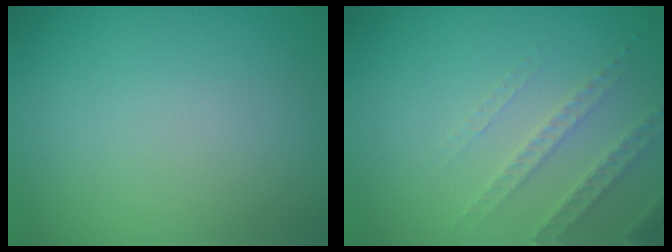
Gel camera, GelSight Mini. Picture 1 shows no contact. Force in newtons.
{"total": 2.5, "press": 2.4, "slide": 0.7}